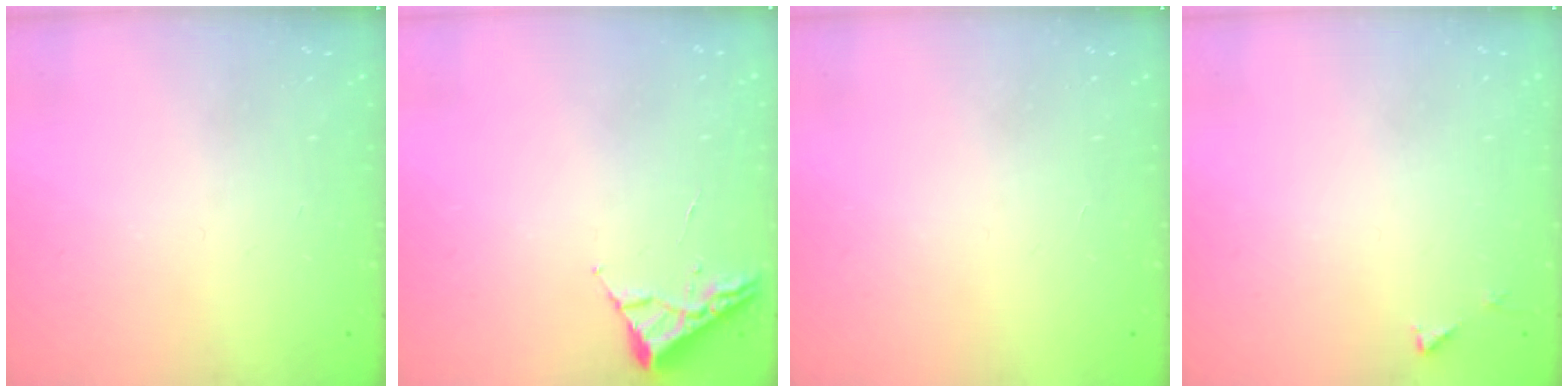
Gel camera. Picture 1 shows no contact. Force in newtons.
{"total": 2.6, "press": 2.6, "slide": 0.3}
{"total": 1.6, "press": 1.6, "slide": 0.1}
{"total": 3.5, "press": 3.5, "slide": 0.3}